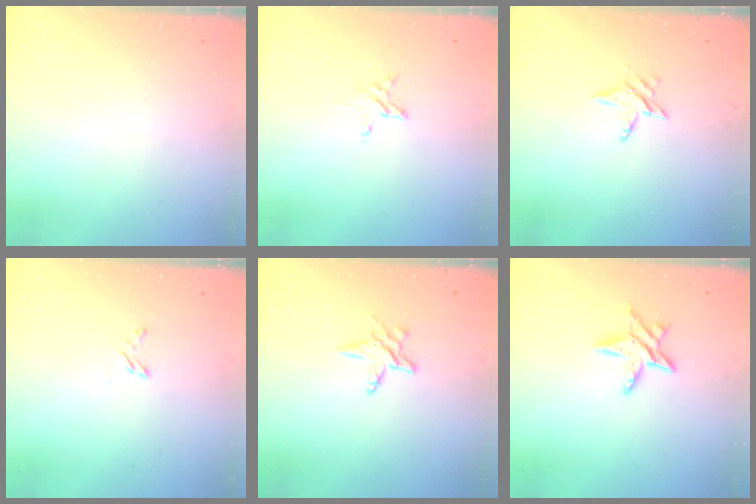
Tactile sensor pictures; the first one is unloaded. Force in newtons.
{"total": 3.1, "press": 3.0, "slide": 0.3}
{"total": 4.4, "press": 4.3, "slide": 0.5}
{"total": 1.7, "press": 1.7, "slide": 0.3}
{"total": 5.3, "press": 5.3, "slide": 0.6}
{"total": 7.2, "press": 7.2, "slide": 0.1}